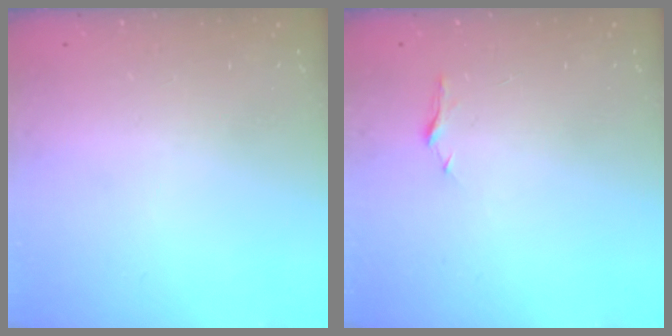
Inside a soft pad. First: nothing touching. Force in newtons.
{"total": 5.0, "press": 5.0, "slide": 0.6}